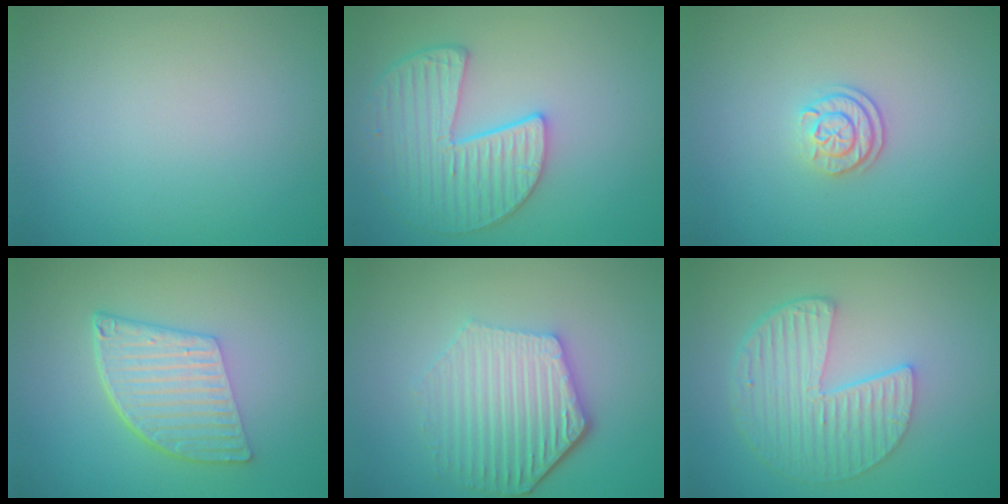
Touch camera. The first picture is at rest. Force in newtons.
{"total": 4.9, "press": 4.7, "slide": 1.6}
{"total": 2.2, "press": 1.8, "slide": 1.3}
{"total": 6.2, "press": 4.2, "slide": 4.5}
{"total": 5.9, "press": 4.4, "slide": 3.9}
{"total": 5.9, "press": 4.3, "slide": 3.9}